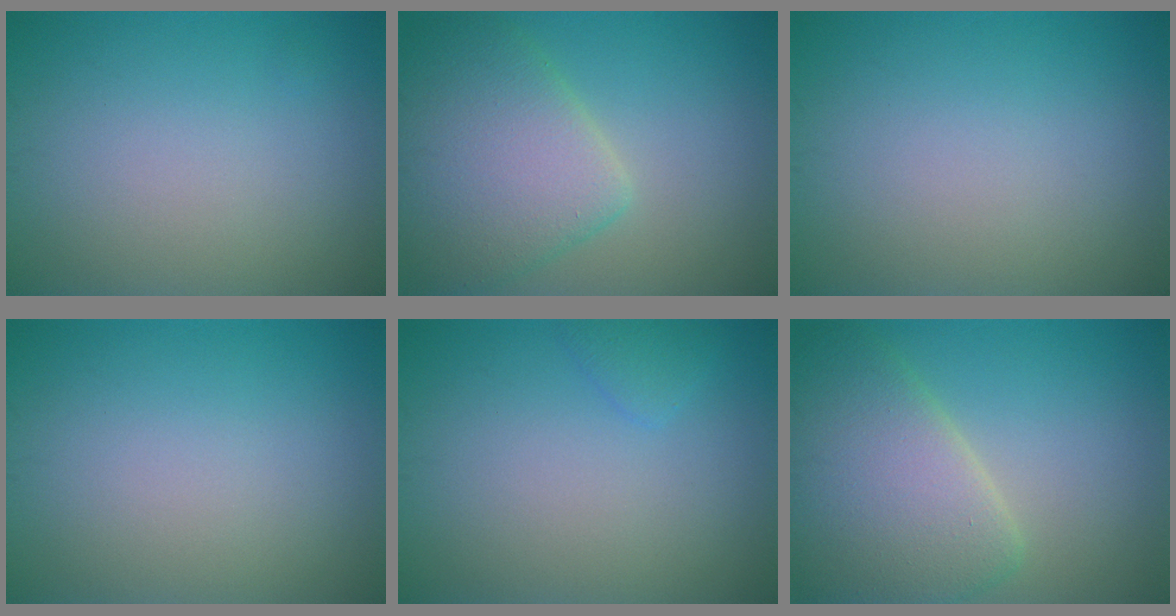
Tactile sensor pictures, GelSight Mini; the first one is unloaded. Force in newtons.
{"total": 7.1, "press": 7.1, "slide": 0.3}
{"total": 0.0}
{"total": 0.0}
{"total": 1.1, "press": 1.1, "slide": 0.0}
{"total": 7.6, "press": 7.6, "slide": 0.8}